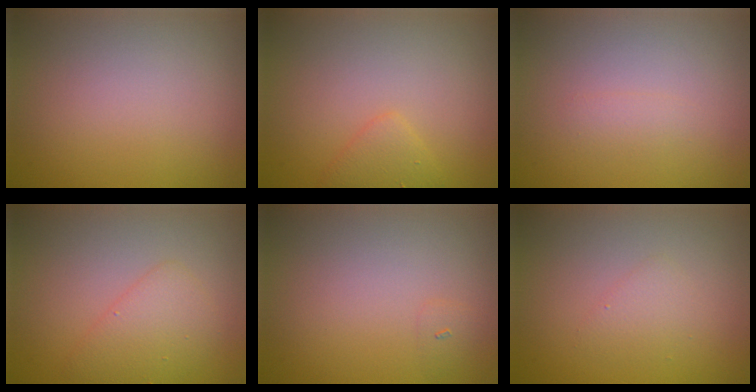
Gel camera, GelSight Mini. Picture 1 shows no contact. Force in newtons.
{"total": 1.7, "press": 1.7, "slide": 0.1}
{"total": 0.8, "press": 0.8, "slide": 0.0}
{"total": 2.8, "press": 2.8, "slide": 0.1}
{"total": 0.6, "press": 0.6, "slide": 0.1}
{"total": 1.3, "press": 1.3, "slide": 0.1}